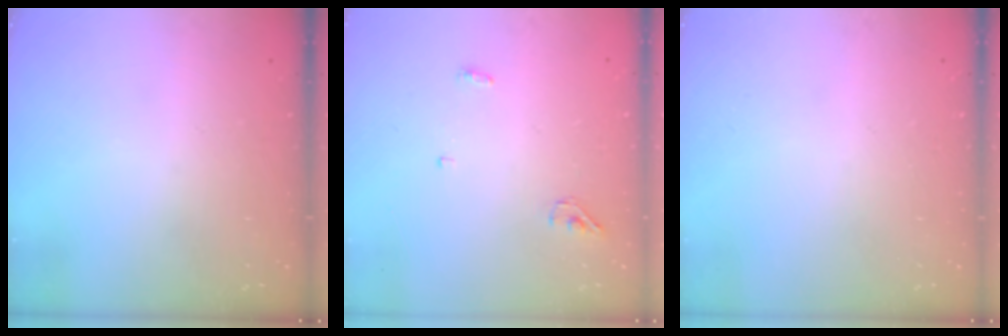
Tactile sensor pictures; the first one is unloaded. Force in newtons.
{"total": 3.4, "press": 3.3, "slide": 1.0}
{"total": 0.0}